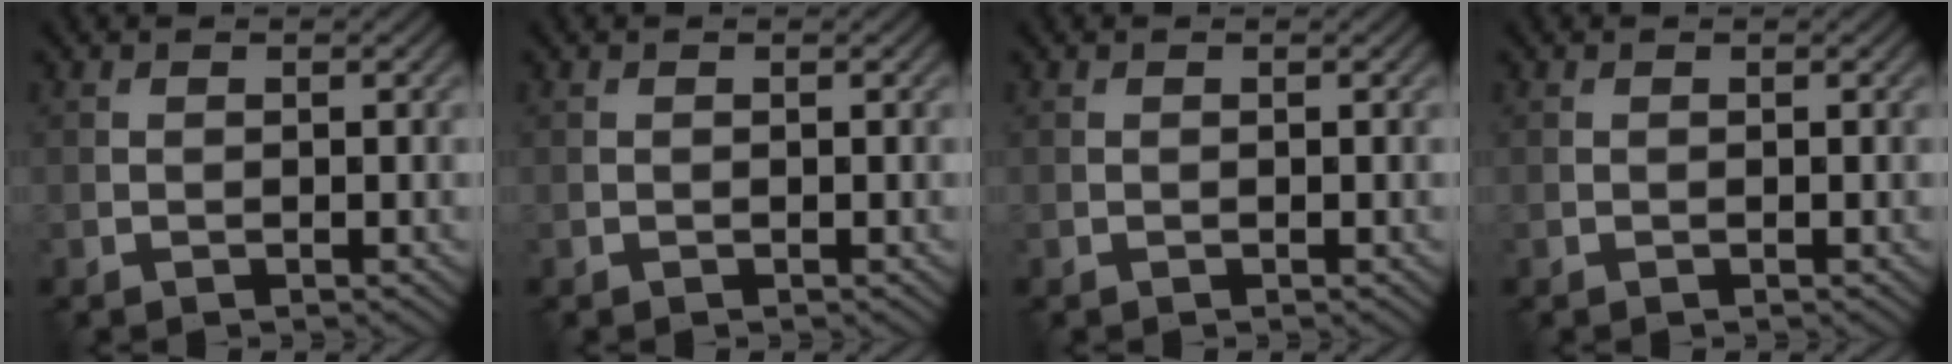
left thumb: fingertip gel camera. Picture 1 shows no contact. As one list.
[{"total": 0.0}, {"total": 0.0}, {"total": 0.0}]